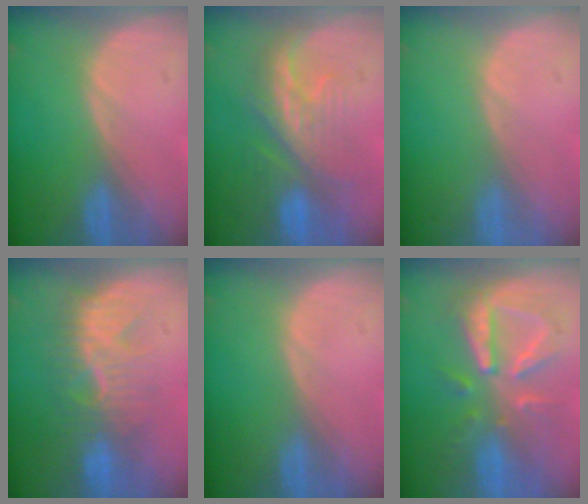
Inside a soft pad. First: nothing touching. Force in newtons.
{"total": 8.7, "press": 8.3, "slide": 2.6}
{"total": 0.0}
{"total": 9.0, "press": 8.3, "slide": 3.4}
{"total": 0.0}
{"total": 8.5, "press": 8.3, "slide": 1.5}